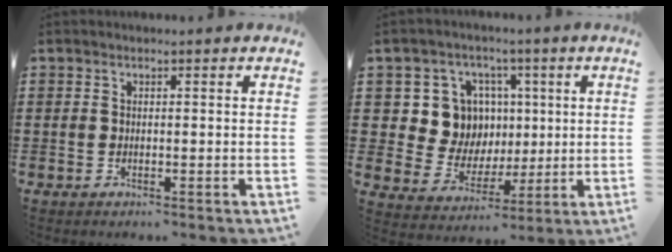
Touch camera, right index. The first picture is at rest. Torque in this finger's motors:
{"motor_torque": [1.59, 0.42, 0.30, 0.02]}